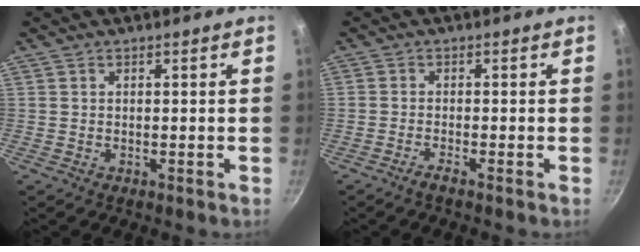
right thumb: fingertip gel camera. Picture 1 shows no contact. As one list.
[{"total": 1.5, "force": [-1.2, -0.2, 0.9], "torque": [-0.029, 0.007, -0.028]}]